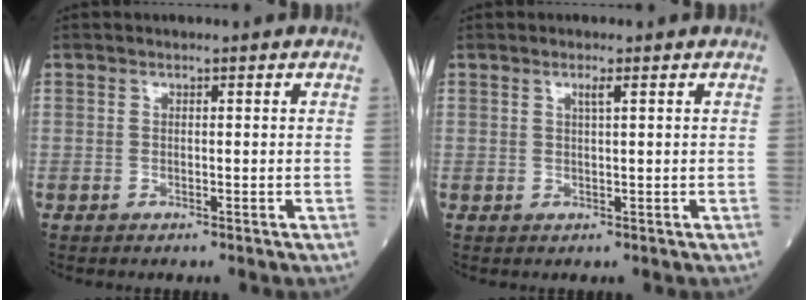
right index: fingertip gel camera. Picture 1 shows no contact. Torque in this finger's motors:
{"motor_torque": [0.15, 0.08, 0.09, 0.03]}